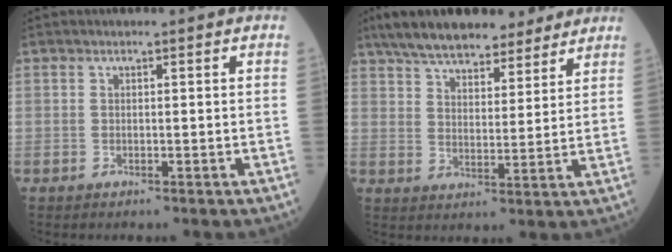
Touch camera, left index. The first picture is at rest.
{"total": 16.0, "force": [13.3, 5.1, 7.3], "torque": [-0.117, 0.034, 0.207]}